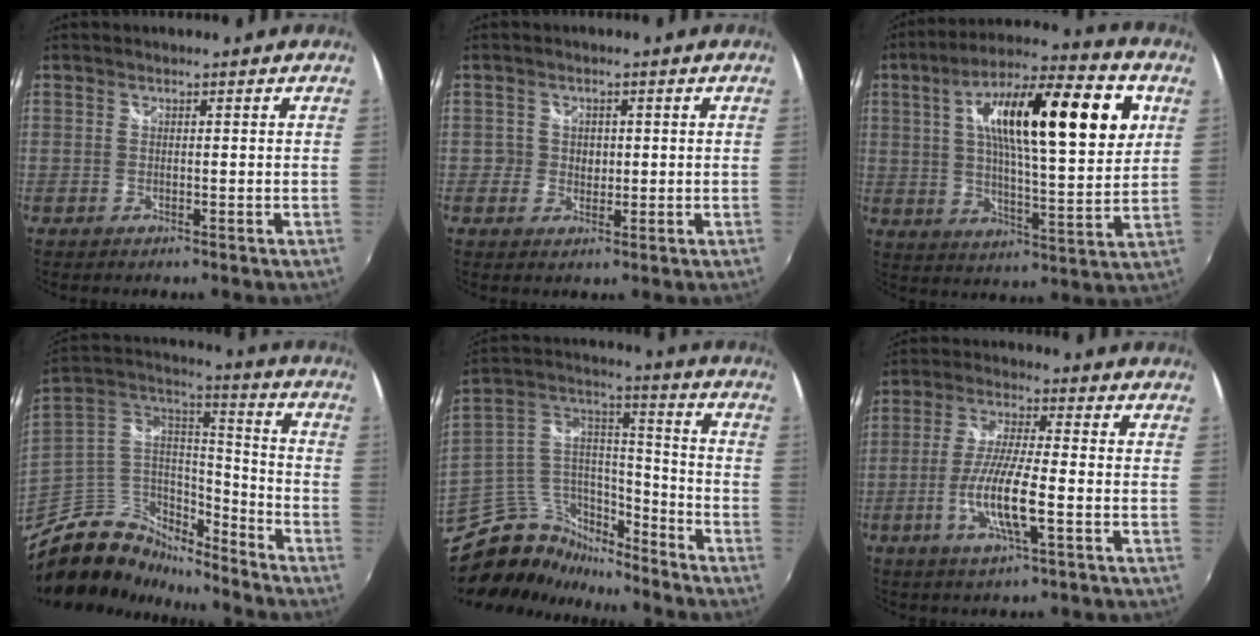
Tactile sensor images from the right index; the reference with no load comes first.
{"total": 2.7, "force": [-0.1, 2.6, 0.7], "torque": [-0.013, 0.004, -0.004]}
{"total": 22.5, "force": [7.1, 5.6, 20.6], "torque": [-0.340, 0.030, 0.104]}
{"total": 15.2, "force": [-11.5, 7.9, 5.8], "torque": [-0.133, 0.039, -0.205]}
{"total": 18.4, "force": [-13.8, 8.8, 8.3], "torque": [-0.189, 0.031, -0.238]}
{"total": 10.2, "force": [-3.1, 1.3, 9.7], "torque": [-0.193, -0.008, -0.061]}